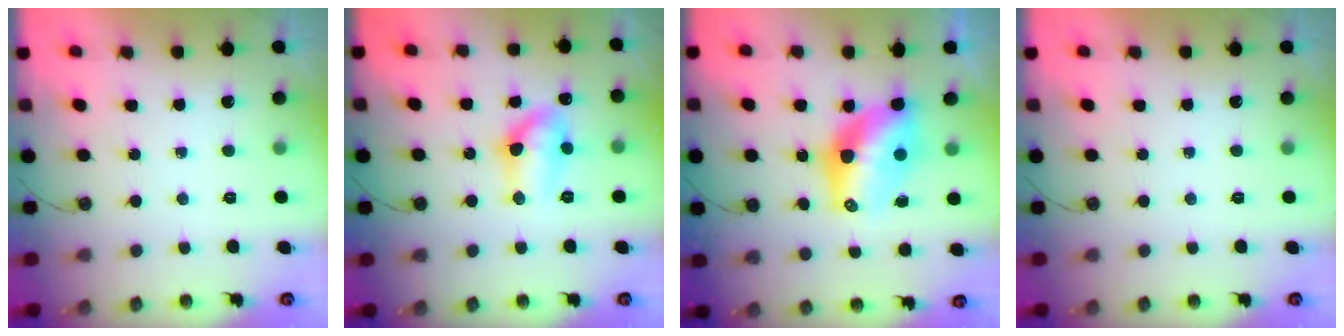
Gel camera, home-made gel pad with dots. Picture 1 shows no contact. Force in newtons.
{"total": 10.9, "press": 10.9, "slide": 0.8}
{"total": 11.9, "press": 11.8, "slide": 1.2}
{"total": 0.0}